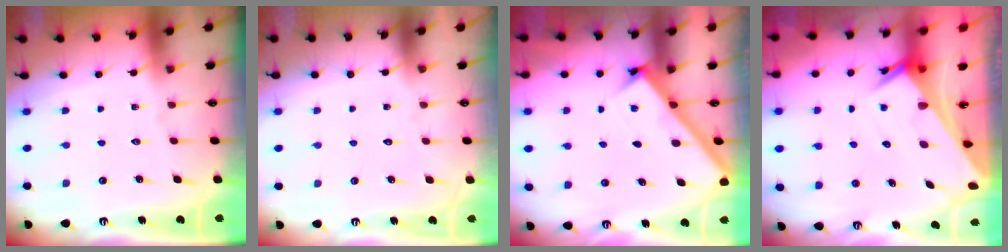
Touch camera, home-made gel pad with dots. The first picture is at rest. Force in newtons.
{"total": 1.5, "press": 1.5, "slide": 0.0}
{"total": 2.8, "press": 2.8, "slide": 0.4}
{"total": 3.7, "press": 3.7, "slide": 0.3}